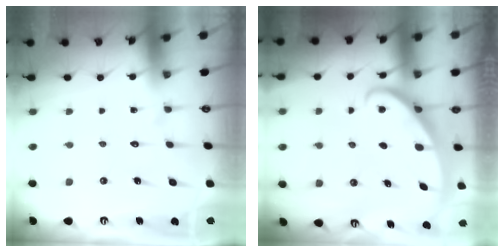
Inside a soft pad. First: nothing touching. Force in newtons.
{"total": 2.7, "press": 2.7, "slide": 0.1}